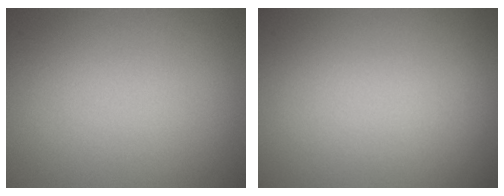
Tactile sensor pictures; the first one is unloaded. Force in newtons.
{"total": 0.0}